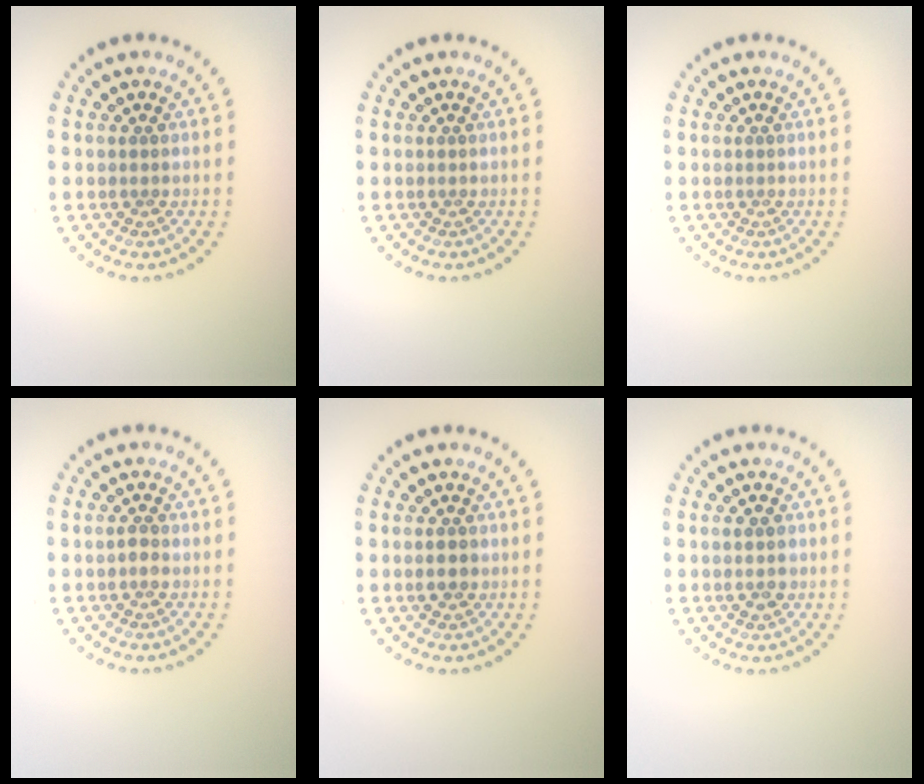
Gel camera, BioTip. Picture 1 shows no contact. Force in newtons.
{"total": 0.0}
{"total": 0.0}
{"total": 1.0, "press": 1.0, "slide": 0.2}
{"total": 1.8, "press": 1.8, "slide": 0.1}
{"total": 2.0, "press": 2.0, "slide": 0.0}